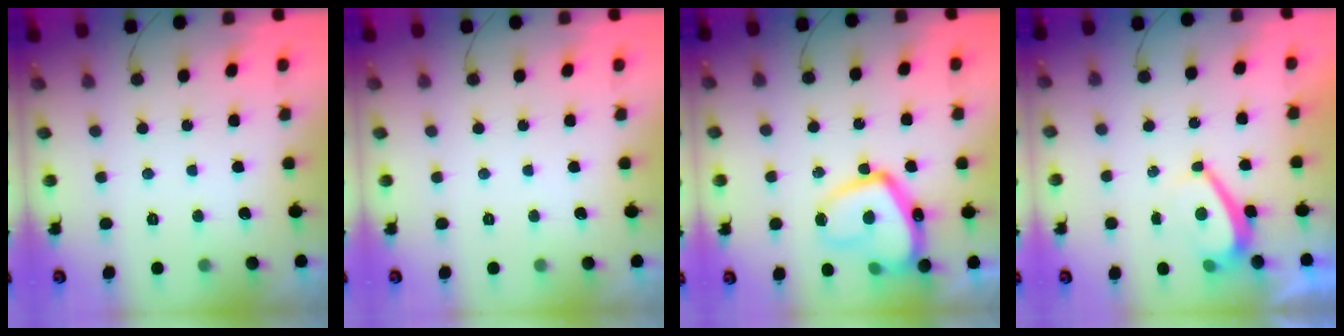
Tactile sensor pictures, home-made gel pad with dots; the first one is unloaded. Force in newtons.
{"total": 0.0}
{"total": 17.7, "press": 17.7, "slide": 1.5}
{"total": 3.0, "press": 2.9, "slide": 0.6}